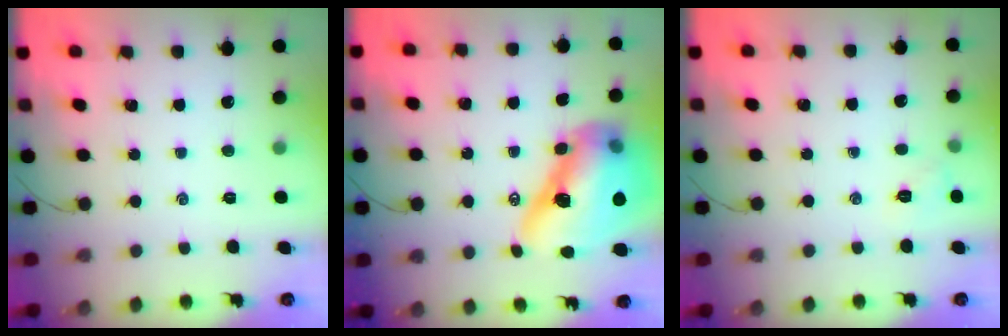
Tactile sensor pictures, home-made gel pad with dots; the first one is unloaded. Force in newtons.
{"total": 19.4, "press": 18.6, "slide": 5.4}
{"total": 5.1, "press": 4.9, "slide": 1.5}